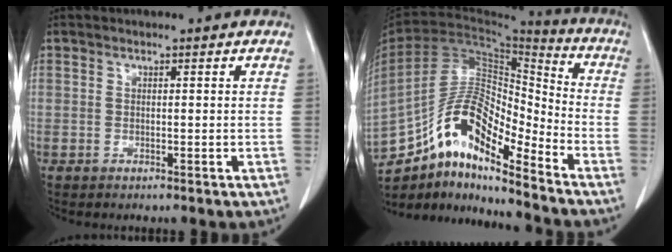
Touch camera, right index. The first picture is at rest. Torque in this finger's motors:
{"motor_torque": [1.09, -0.93, 0.03, -0.02]}